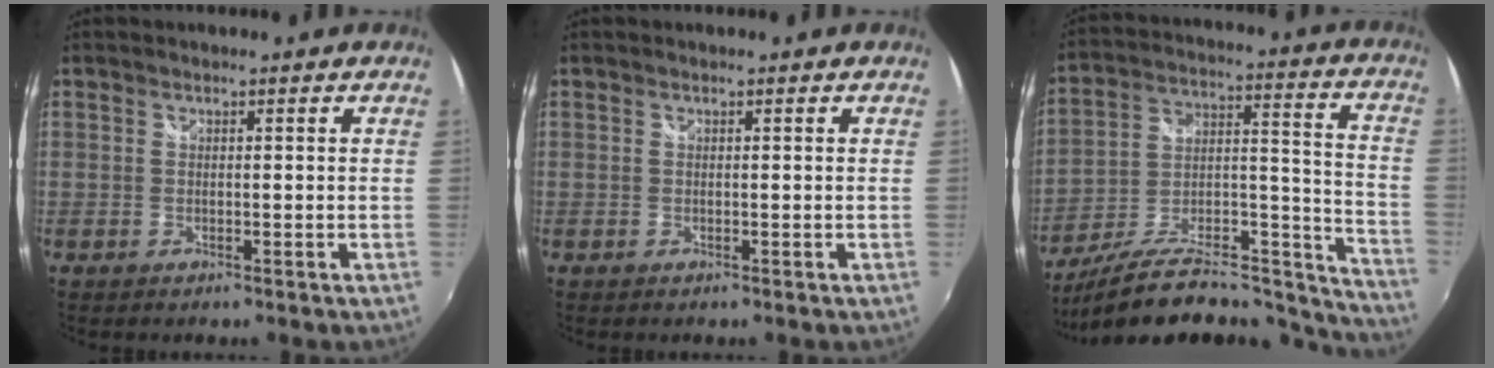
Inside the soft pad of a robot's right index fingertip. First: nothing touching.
{"total": 0.0}
{"total": 25.0, "force": [-20.6, 7.7, 11.9], "torque": [-0.170, 0.012, -0.307]}